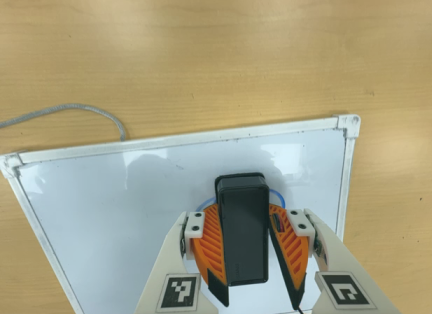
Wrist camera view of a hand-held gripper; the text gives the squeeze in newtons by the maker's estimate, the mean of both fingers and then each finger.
{"total": 13.8, "left": 14.6, "right": 13.1}